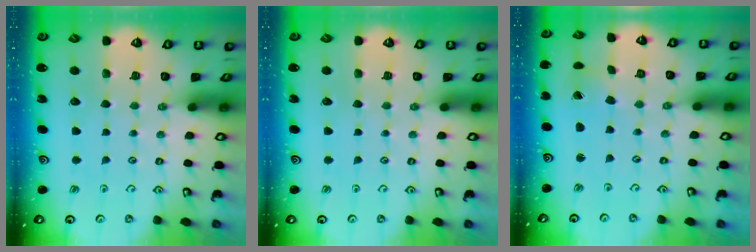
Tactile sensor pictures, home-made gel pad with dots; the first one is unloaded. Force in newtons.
{"total": 0.0}
{"total": 2.5, "press": 2.5, "slide": 0.1}